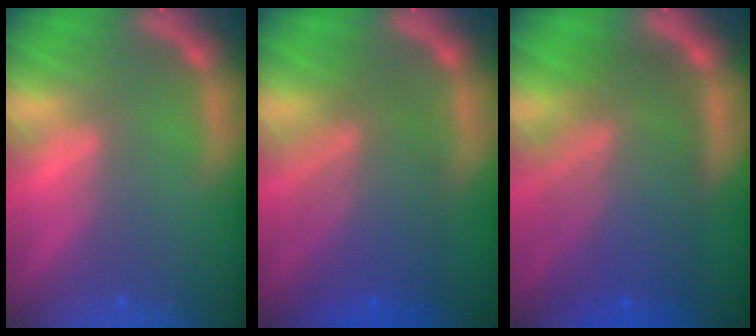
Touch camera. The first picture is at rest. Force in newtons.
{"total": 7.5}
{"total": 10.0}